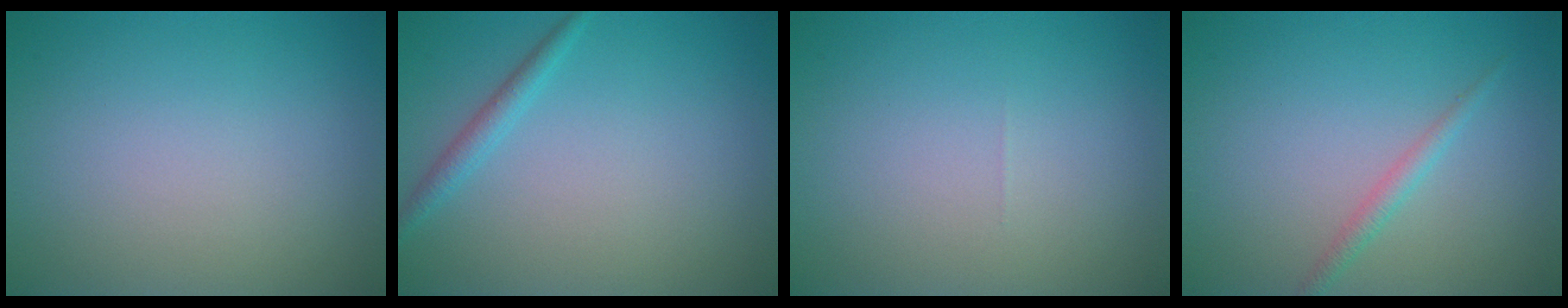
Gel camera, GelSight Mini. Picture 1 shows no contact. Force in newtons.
{"total": 1.5, "press": 1.5, "slide": 0.0}
{"total": 0.0}
{"total": 1.3, "press": 1.3, "slide": 0.1}